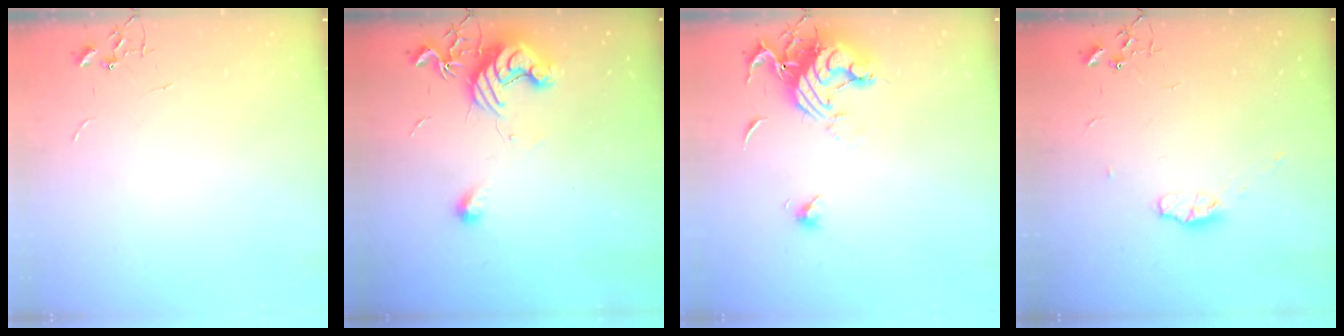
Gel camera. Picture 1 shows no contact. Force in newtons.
{"total": 12.0, "press": 11.9, "slide": 0.8}
{"total": 14.0, "press": 14.0, "slide": 1.1}
{"total": 4.6, "press": 4.6, "slide": 0.6}